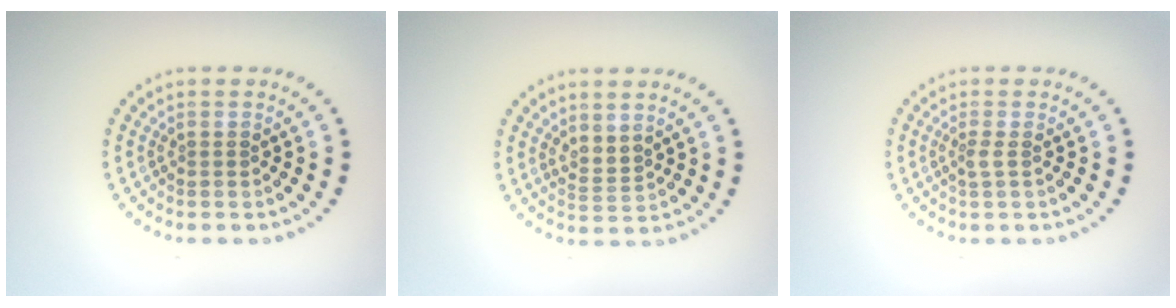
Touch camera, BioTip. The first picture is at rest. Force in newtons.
{"total": 1.8, "press": 1.3, "slide": 1.2}
{"total": 0.9, "press": 0.7, "slide": 0.6}